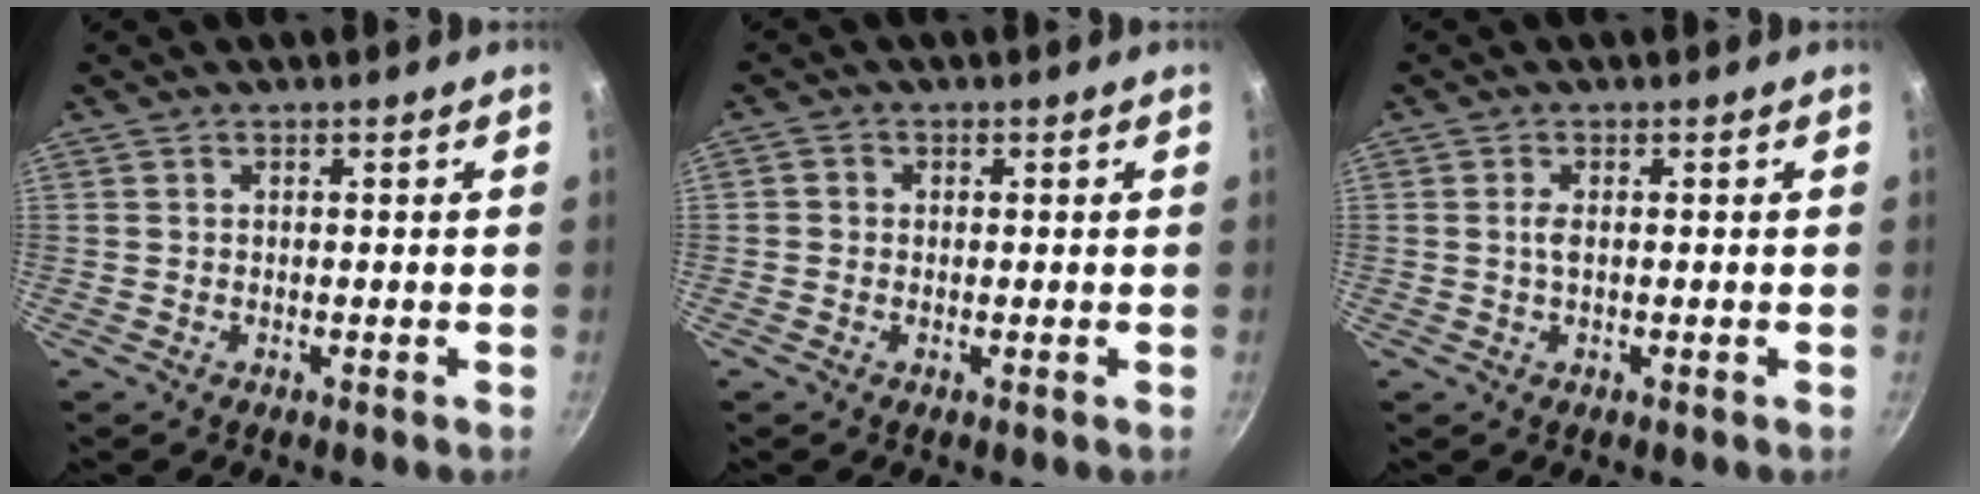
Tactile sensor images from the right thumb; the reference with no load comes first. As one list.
[{"total": 1.5, "force": [-0.1, 1.5, 0.5], "torque": [-0.003, 0.004, -0.005]}, {"total": 1.5, "force": [0.1, 0.6, 1.4], "torque": [-0.030, 0.001, 0.001]}]